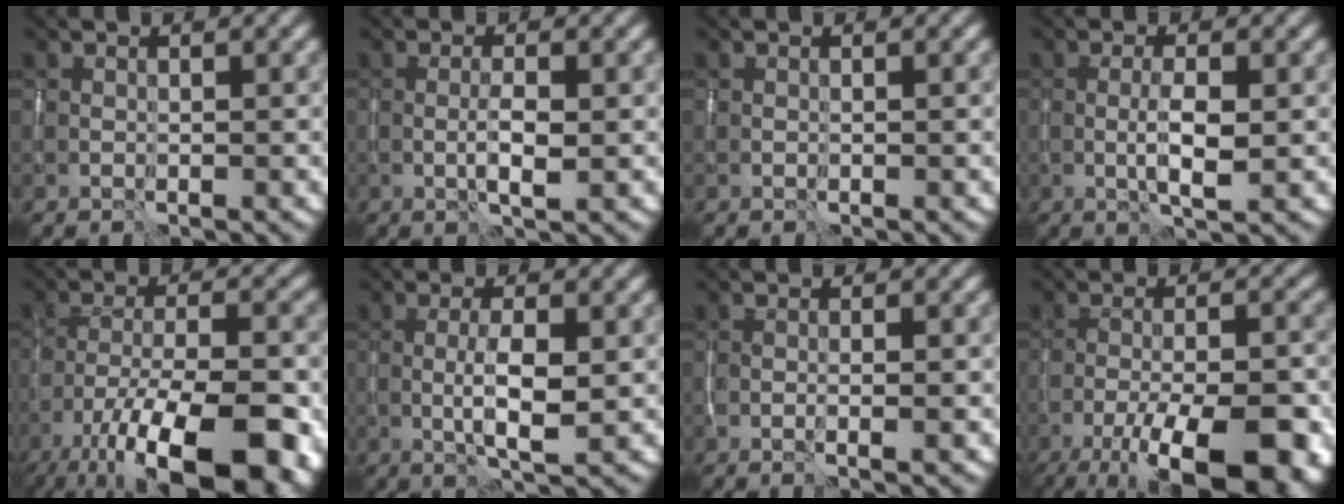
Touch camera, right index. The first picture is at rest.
{"total": 1.9, "force": [-0.5, 0.3, 1.8], "torque": [-0.034, -0.001, -0.009]}
{"total": 0.0}
{"total": 2.8, "force": [-0.5, 0.5, 2.7], "torque": [-0.050, -0.002, -0.008]}
{"total": 15.4, "force": [-9.3, 5.7, 10.9], "torque": [-0.167, -0.021, -0.141]}
{"total": 3.4, "force": [-0.5, 0.7, 3.3], "torque": [-0.061, -0.002, -0.009]}
{"total": 1.1, "force": [-0.3, 0.2, 1.0], "torque": [-0.012, -0.001, -0.007]}
{"total": 12.9, "force": [-7.1, 4.0, 10.0], "torque": [-0.156, -0.008, -0.107]}